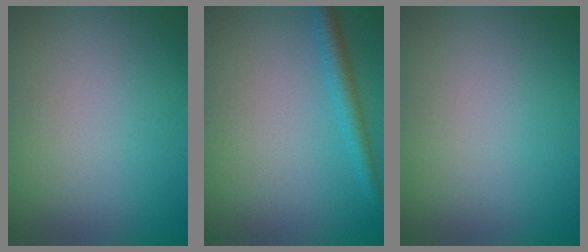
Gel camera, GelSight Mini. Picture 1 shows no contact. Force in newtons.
{"total": 2.2, "press": 2.2, "slide": 0.1}
{"total": 0.0}